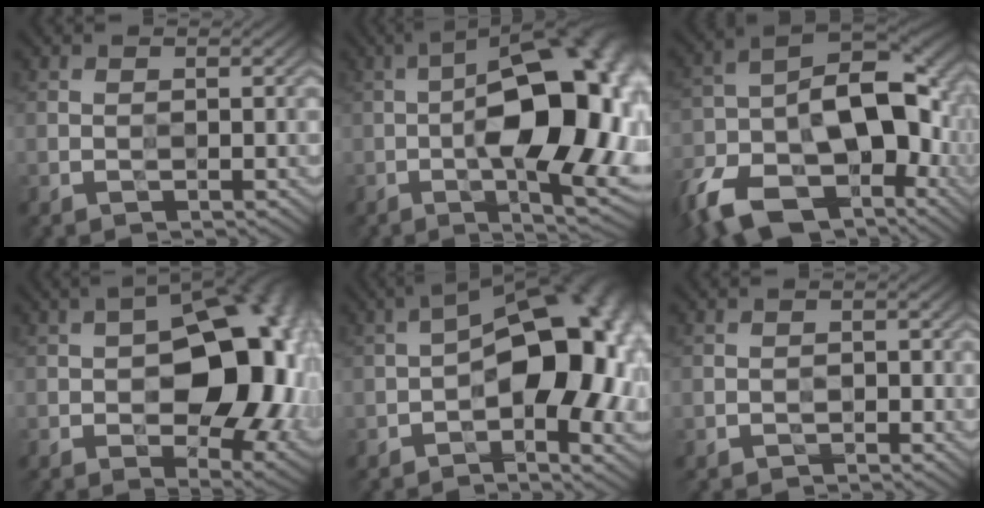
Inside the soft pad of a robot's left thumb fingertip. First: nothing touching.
{"total": 20.2, "force": [-1.8, 8.6, 18.2], "torque": [-0.235, 0.019, -0.034]}
{"total": 18.6, "force": [-8.0, 10.3, 13.2], "torque": [-0.238, -0.032, -0.141]}
{"total": 17.8, "force": [-0.7, 10.1, 14.7], "torque": [-0.162, 0.010, -0.012]}
{"total": 18.1, "force": [-1.3, 9.4, 15.4], "torque": [-0.194, 0.017, -0.035]}
{"total": 1.0, "force": [-0.7, 0.7, 0.3], "torque": [-0.004, 0.001, -0.015]}